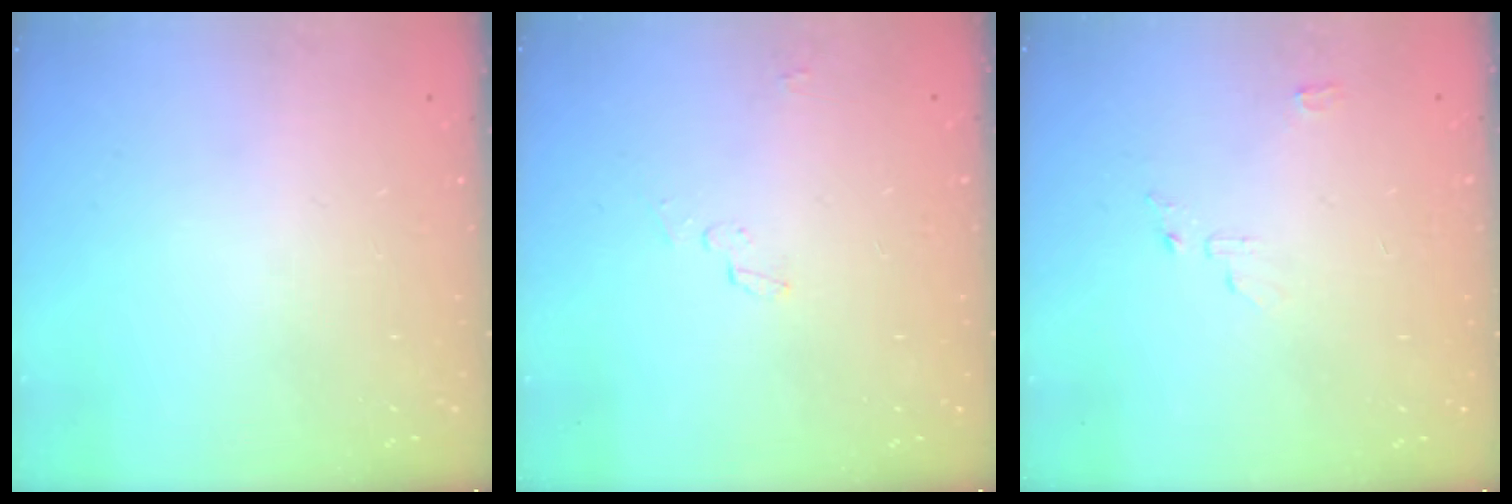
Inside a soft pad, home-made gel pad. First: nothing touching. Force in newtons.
{"total": 3.4, "press": 3.2, "slide": 1.2}
{"total": 4.7, "press": 4.6, "slide": 0.6}